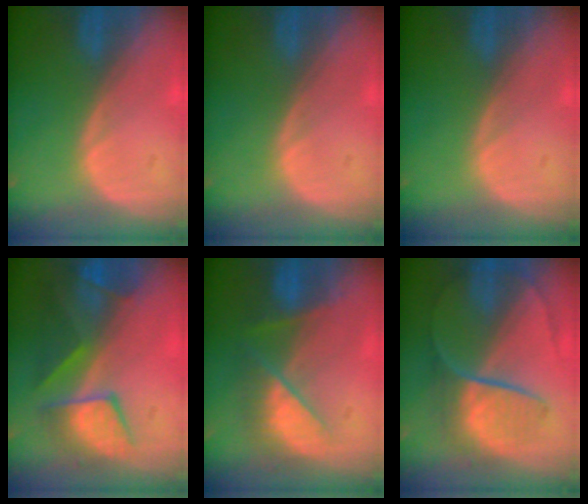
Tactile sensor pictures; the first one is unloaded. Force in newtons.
{"total": 0.0}
{"total": 0.0}
{"total": 9.5, "press": 8.4, "slide": 4.5}
{"total": 7.2, "press": 6.9, "slide": 2.0}
{"total": 8.7, "press": 7.5, "slide": 4.5}